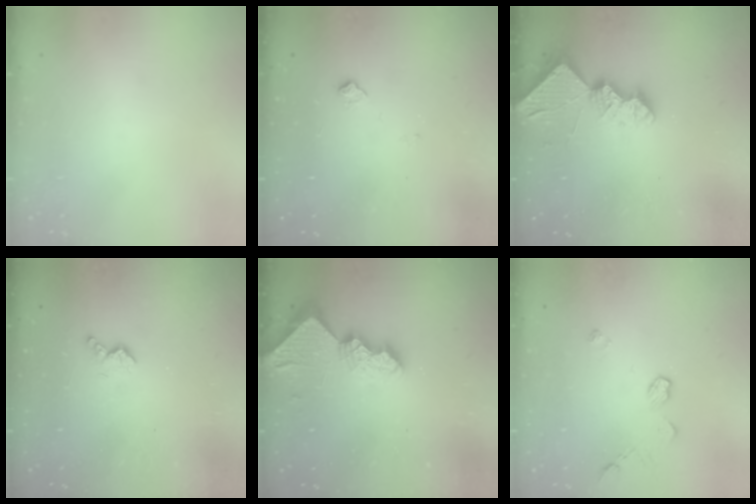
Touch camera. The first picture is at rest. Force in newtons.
{"total": 5.0, "press": 5.0, "slide": 0.7}
{"total": 8.8, "press": 8.7, "slide": 0.9}
{"total": 2.6, "press": 2.6, "slide": 0.6}
{"total": 9.9, "press": 9.9, "slide": 0.7}
{"total": 5.6, "press": 5.6, "slide": 0.4}